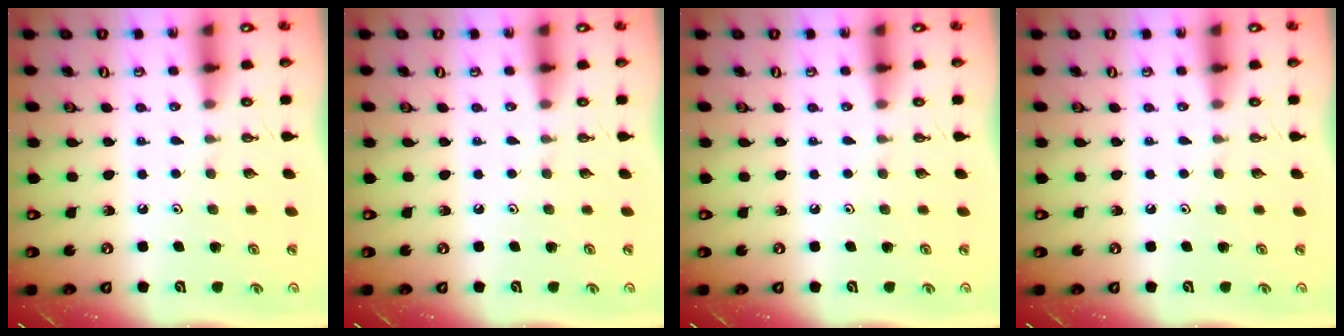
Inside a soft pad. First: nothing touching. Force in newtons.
{"total": 0.0}
{"total": 0.0}
{"total": 0.0}